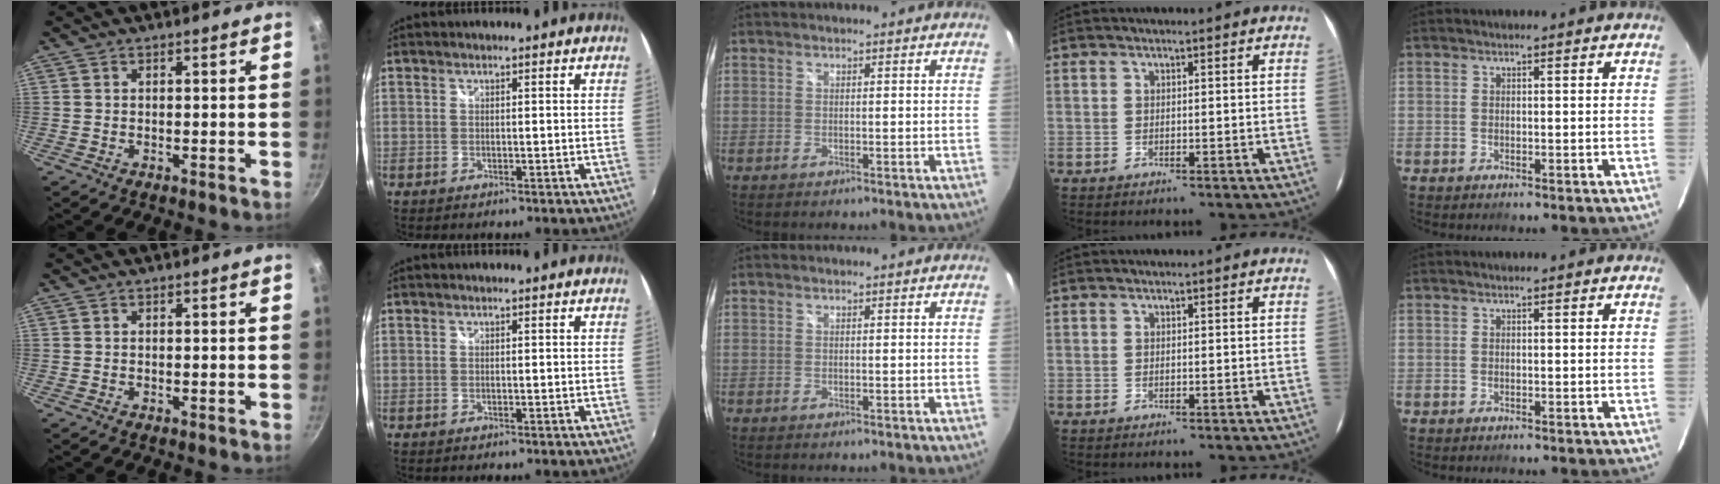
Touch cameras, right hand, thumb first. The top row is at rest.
{}